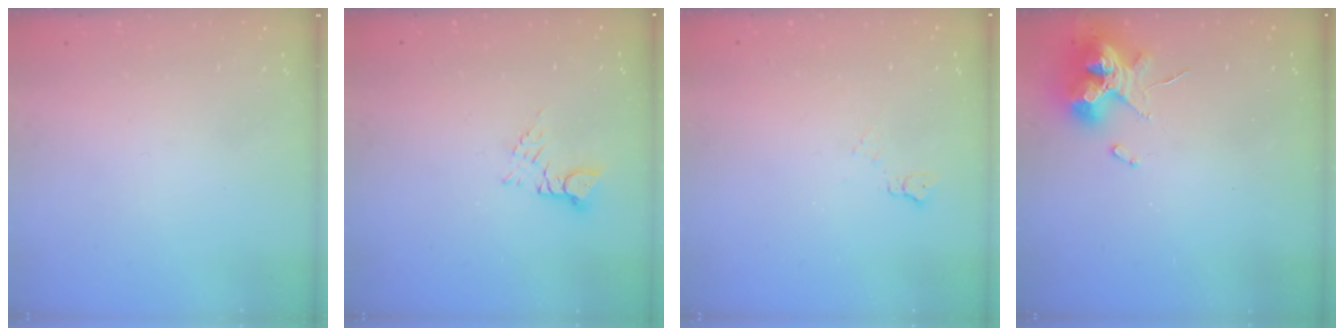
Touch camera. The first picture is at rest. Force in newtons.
{"total": 3.0, "press": 3.0, "slide": 0.4}
{"total": 5.1, "press": 5.0, "slide": 0.7}
{"total": 11.4, "press": 11.3, "slide": 1.2}